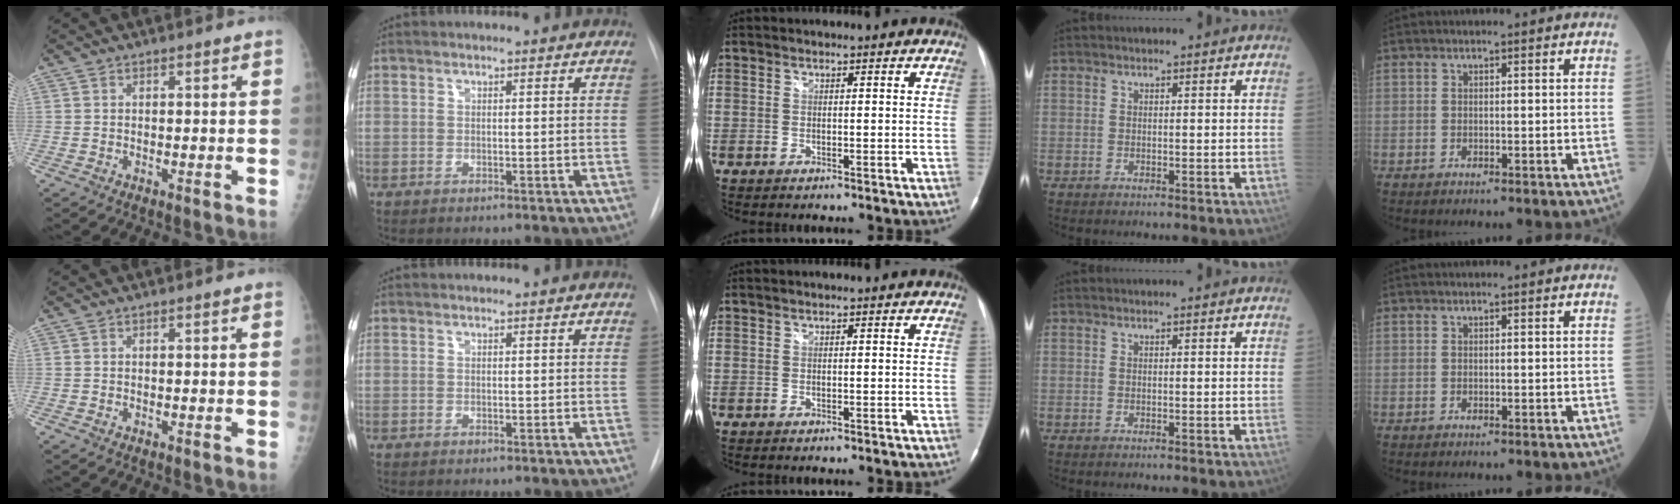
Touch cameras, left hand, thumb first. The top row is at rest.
{}